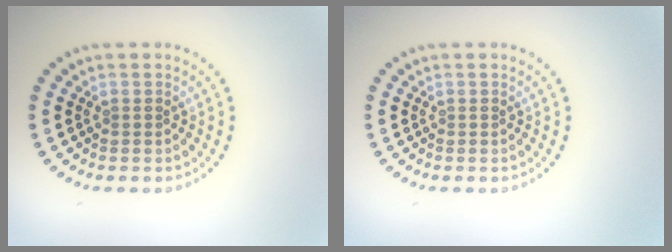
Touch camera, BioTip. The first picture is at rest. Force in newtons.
{"total": 0.0}